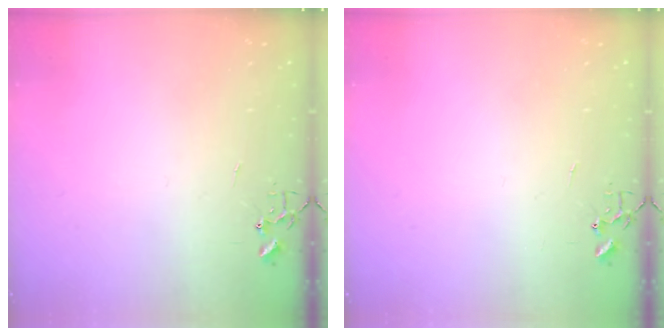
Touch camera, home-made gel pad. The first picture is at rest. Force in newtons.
{"total": 0.0}